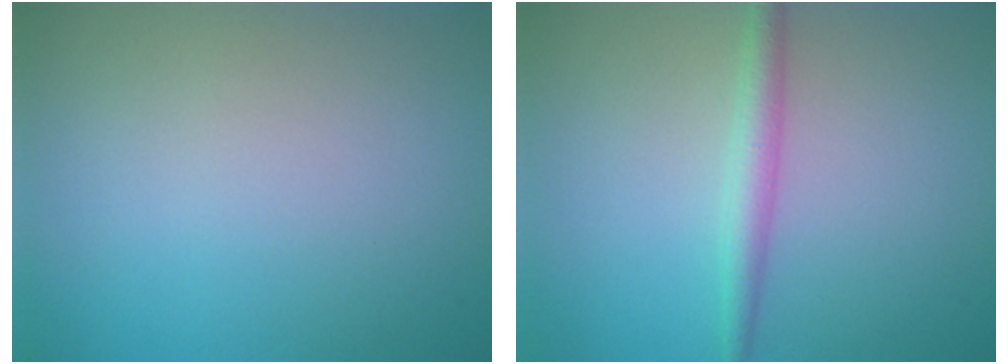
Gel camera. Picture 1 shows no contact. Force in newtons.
{"total": 2.2, "press": 2.2, "slide": 0.1}